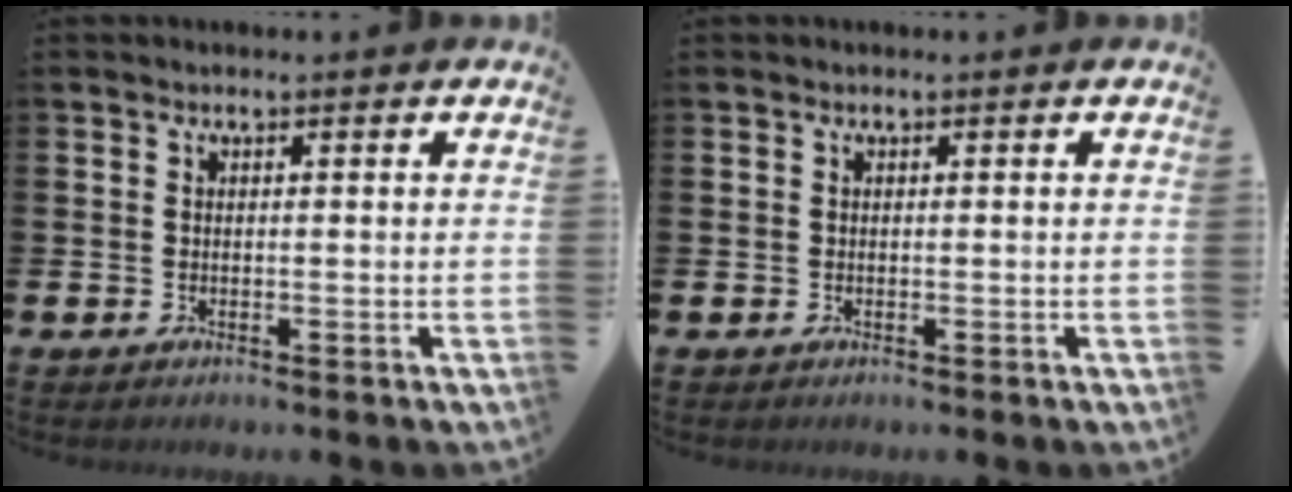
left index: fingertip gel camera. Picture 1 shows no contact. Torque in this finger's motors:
{"motor_torque": [-0.11, 0.09, -0.01, -0.01]}